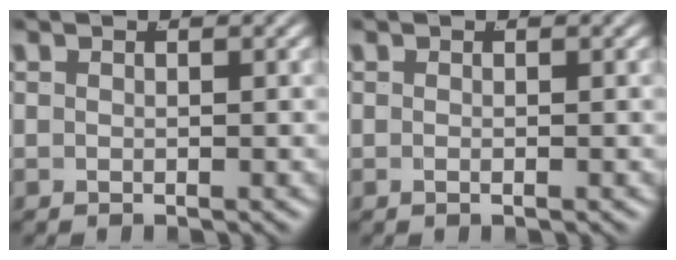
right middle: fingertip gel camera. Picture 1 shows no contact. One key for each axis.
{"total": 0.0}